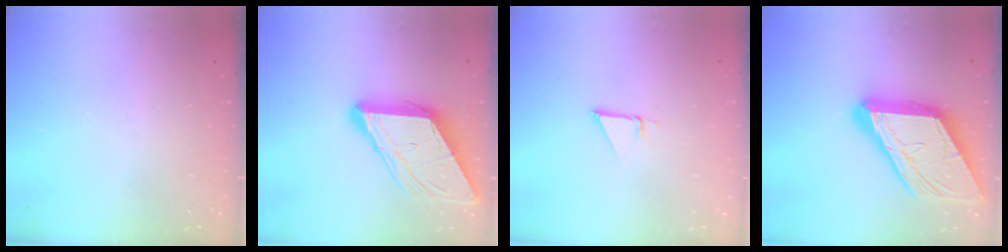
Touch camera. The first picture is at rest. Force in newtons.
{"total": 11.8, "press": 11.7, "slide": 1.2}
{"total": 2.3, "press": 2.3, "slide": 0.1}
{"total": 22.4, "press": 22.2, "slide": 2.6}